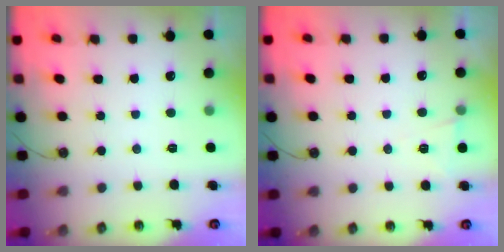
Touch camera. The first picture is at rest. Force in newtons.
{"total": 5.6, "press": 3.4, "slide": 4.4}